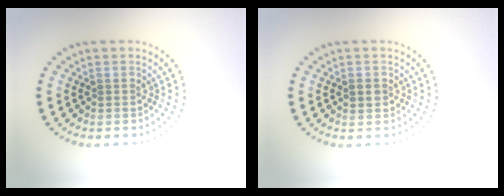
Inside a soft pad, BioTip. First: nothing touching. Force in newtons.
{"total": 1.2, "press": 1.1, "slide": 0.3}